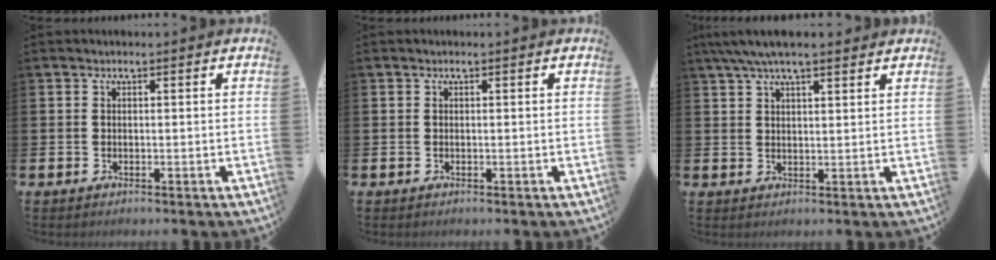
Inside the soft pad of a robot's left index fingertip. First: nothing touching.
{"total": 0.0}
{"total": 5.4, "force": [4.5, 1.1, 2.8], "torque": [-0.063, -0.006, 0.081]}